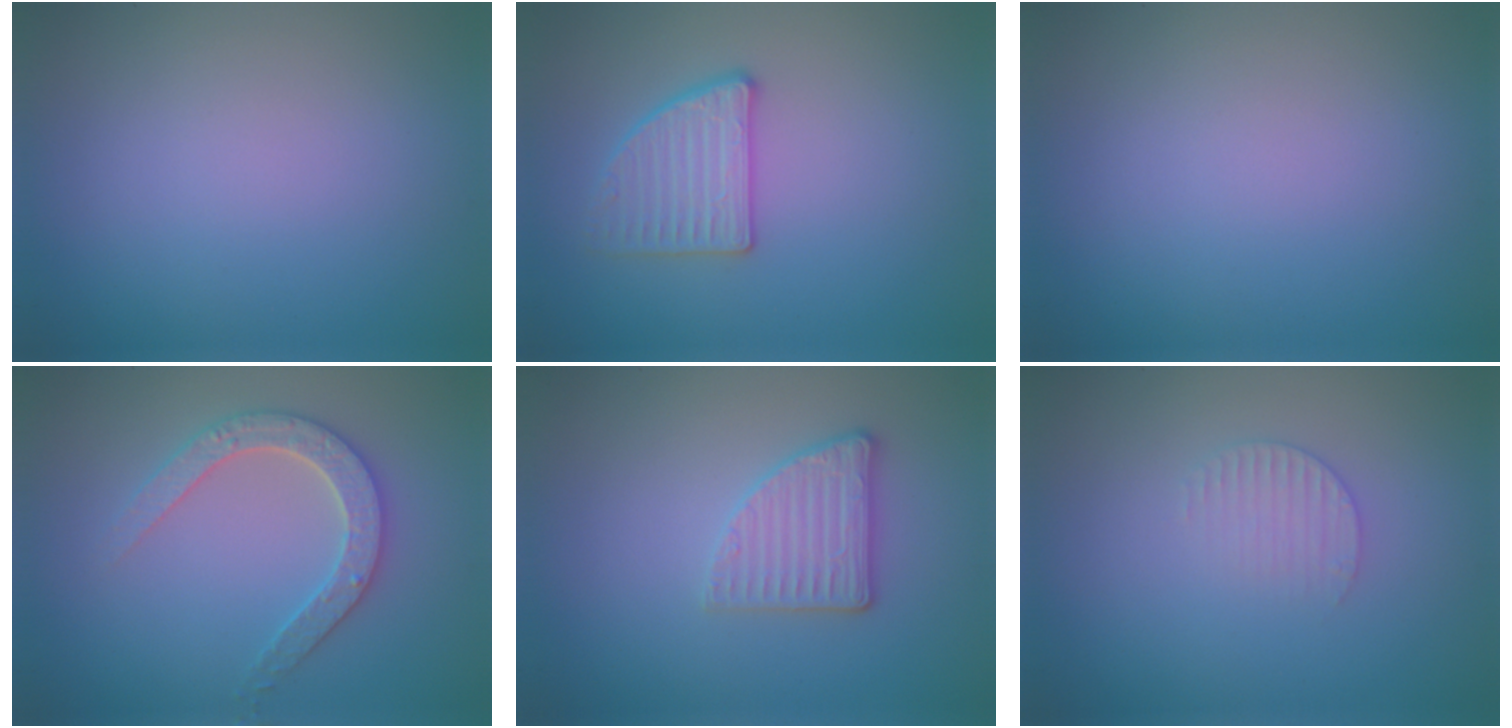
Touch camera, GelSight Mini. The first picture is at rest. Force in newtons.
{"total": 2.8, "press": 2.8, "slide": 0.3}
{"total": 0.0}
{"total": 3.0, "press": 2.9, "slide": 0.6}
{"total": 2.8, "press": 2.7, "slide": 0.8}
{"total": 1.5, "press": 1.5, "slide": 0.4}